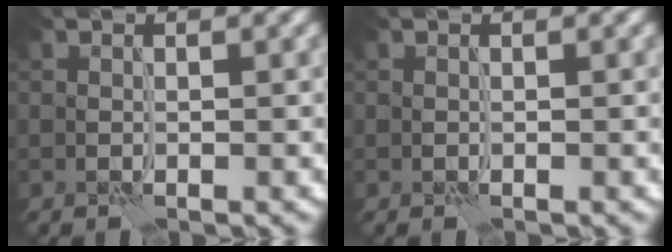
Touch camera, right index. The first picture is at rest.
{"total": 0.0}